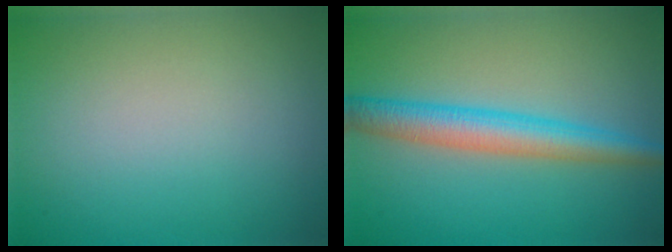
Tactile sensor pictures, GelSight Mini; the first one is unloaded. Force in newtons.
{"total": 4.5, "press": 4.5, "slide": 0.1}